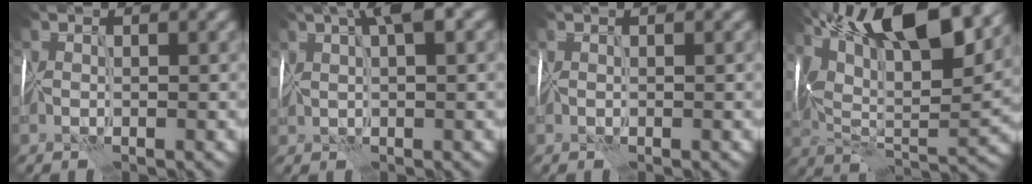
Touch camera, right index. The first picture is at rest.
{"total": 5.6, "force": [2.4, 1.8, 4.7], "torque": [-0.083, 0.021, 0.037]}
{"total": 0.0}
{"total": 14.5, "force": [7.3, 6.1, 11.0], "torque": [-0.193, 0.028, 0.122]}